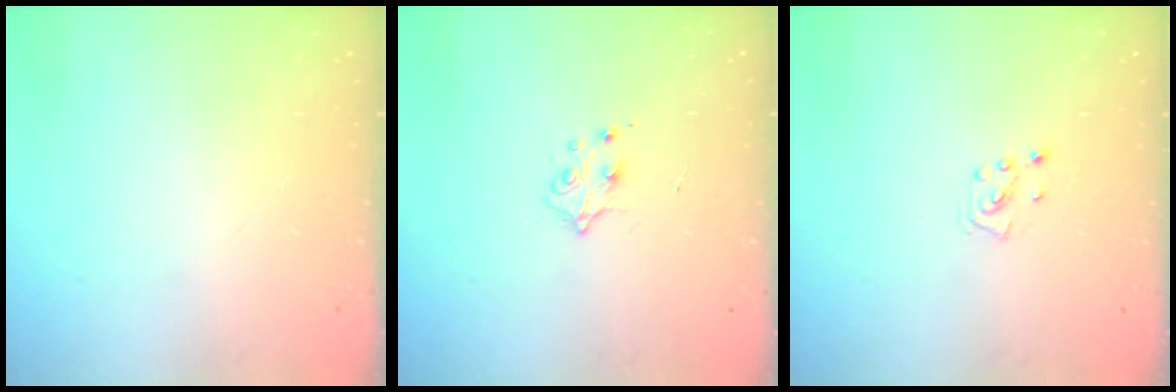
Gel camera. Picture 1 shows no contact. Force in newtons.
{"total": 4.1, "press": 4.0, "slide": 0.6}
{"total": 2.8, "press": 2.8, "slide": 0.2}